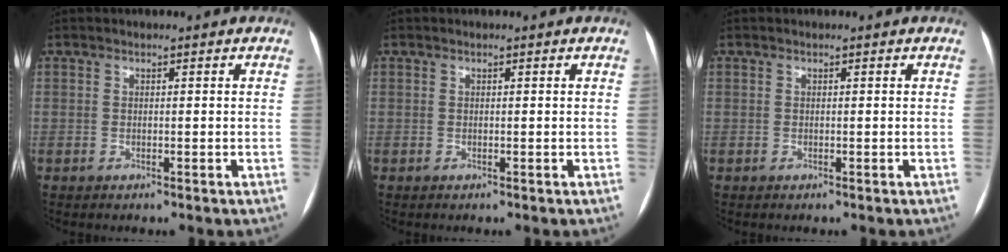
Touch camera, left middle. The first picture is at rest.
{"total": 0.0}
{"total": 0.0}